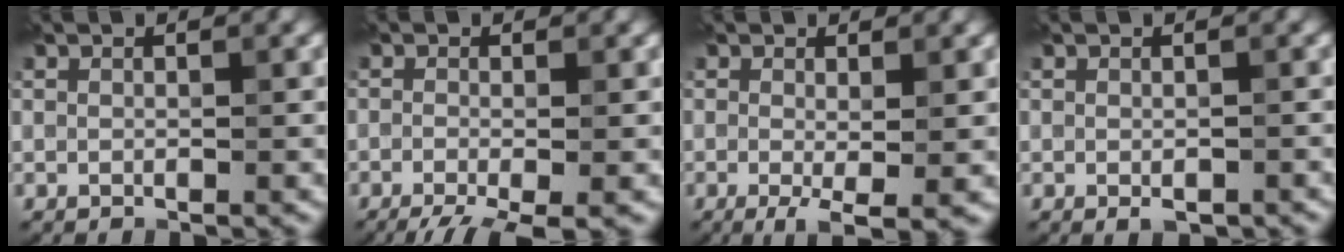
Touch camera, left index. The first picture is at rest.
{"total": 5.5, "force": [-3.0, 1.7, 4.3], "torque": [-0.059, -0.012, -0.048]}
{"total": 3.4, "force": [-0.7, 0.6, 3.3], "torque": [-0.056, -0.014, -0.011]}
{"total": 1.3, "force": [-0.6, 0.6, 1.0], "torque": [-0.014, -0.006, -0.006]}